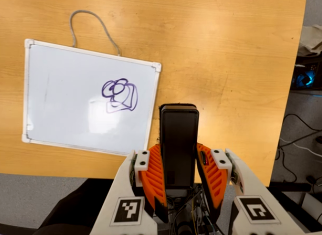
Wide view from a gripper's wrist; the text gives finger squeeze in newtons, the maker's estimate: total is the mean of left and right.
{"total": 5.0, "left": 3.3, "right": 6.6}